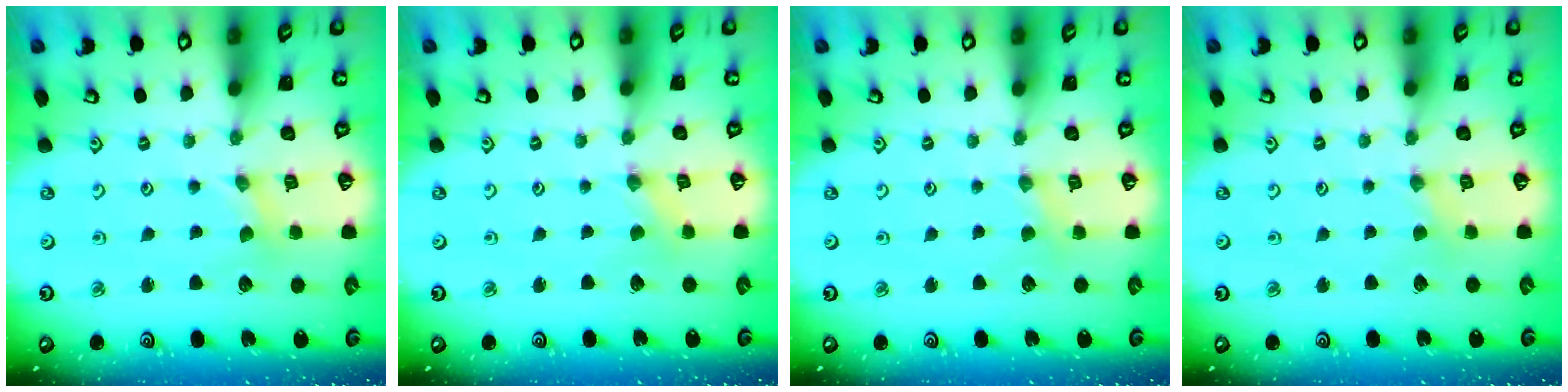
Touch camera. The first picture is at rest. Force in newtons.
{"total": 0.0}
{"total": 2.5, "press": 2.5, "slide": 0.3}
{"total": 1.6, "press": 1.5, "slide": 0.4}